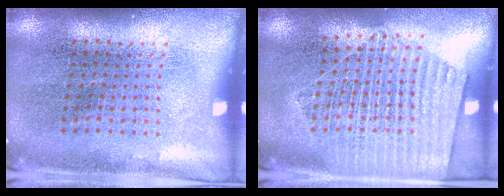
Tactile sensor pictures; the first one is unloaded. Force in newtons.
{"total": 1.5, "press": 1.4, "slide": 0.6}